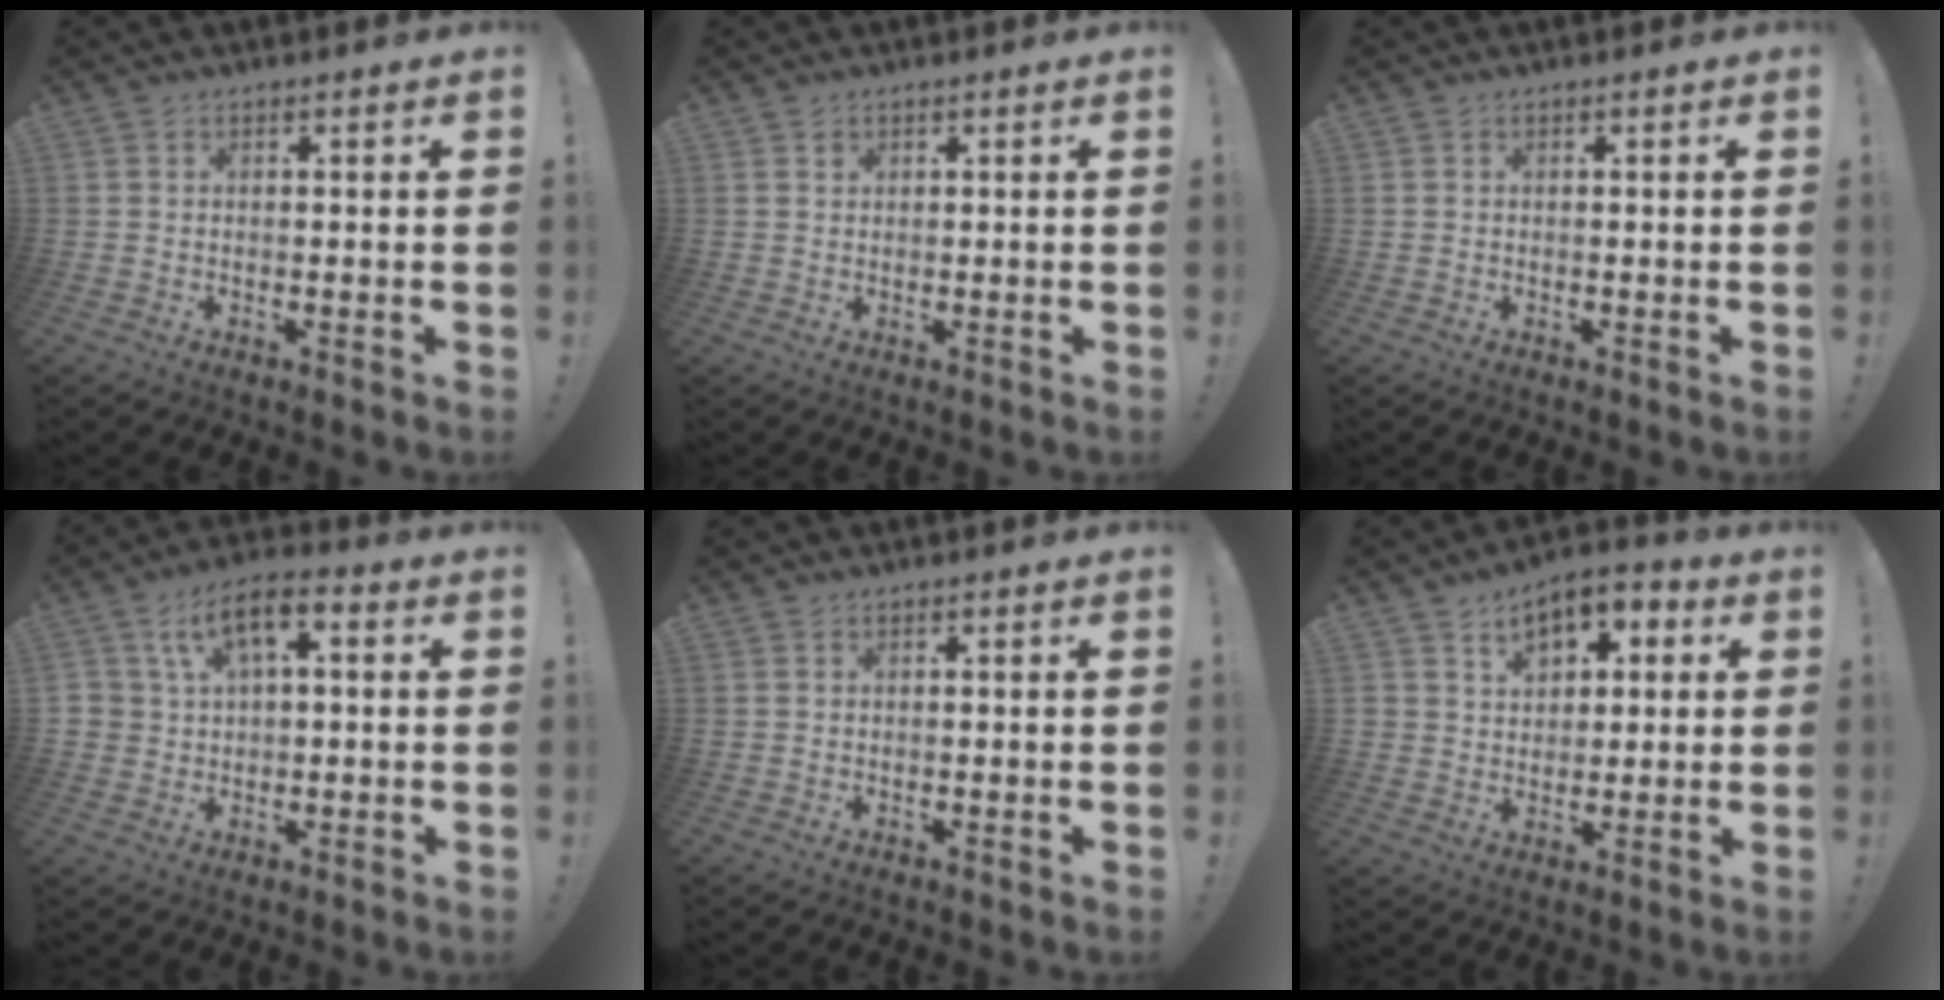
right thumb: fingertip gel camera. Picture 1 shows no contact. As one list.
[{"total": 1.0, "force": [0.6, 0.8, 0.1], "torque": [0.001, 0.000, 0.011]}, {"total": 0.0}, {"total": 9.1, "force": [2.8, 5.9, 6.4], "torque": [-0.107, 0.005, 0.054]}, {"total": 0.0}, {"total": 8.6, "force": [4.1, 6.5, 3.9], "torque": [-0.060, -0.014, 0.078]}]